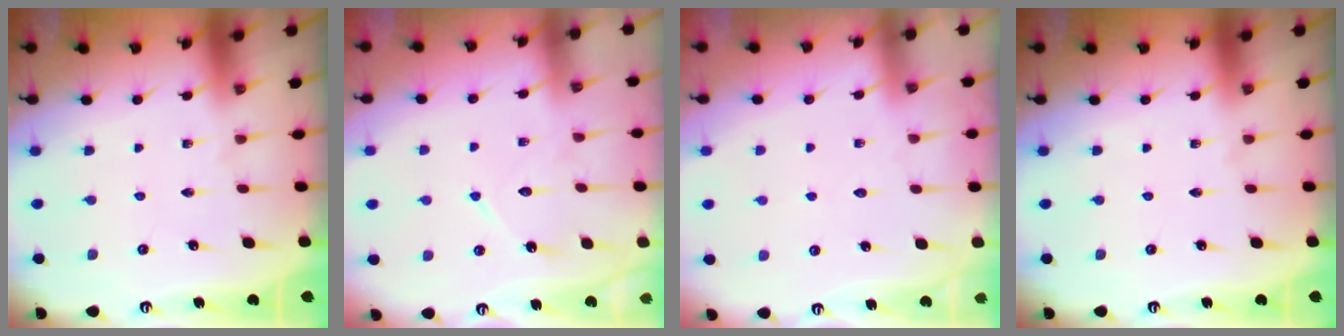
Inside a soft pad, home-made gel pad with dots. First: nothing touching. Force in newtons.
{"total": 8.5, "press": 8.4, "slide": 0.7}
{"total": 3.9, "press": 3.8, "slide": 0.5}
{"total": 0.0}